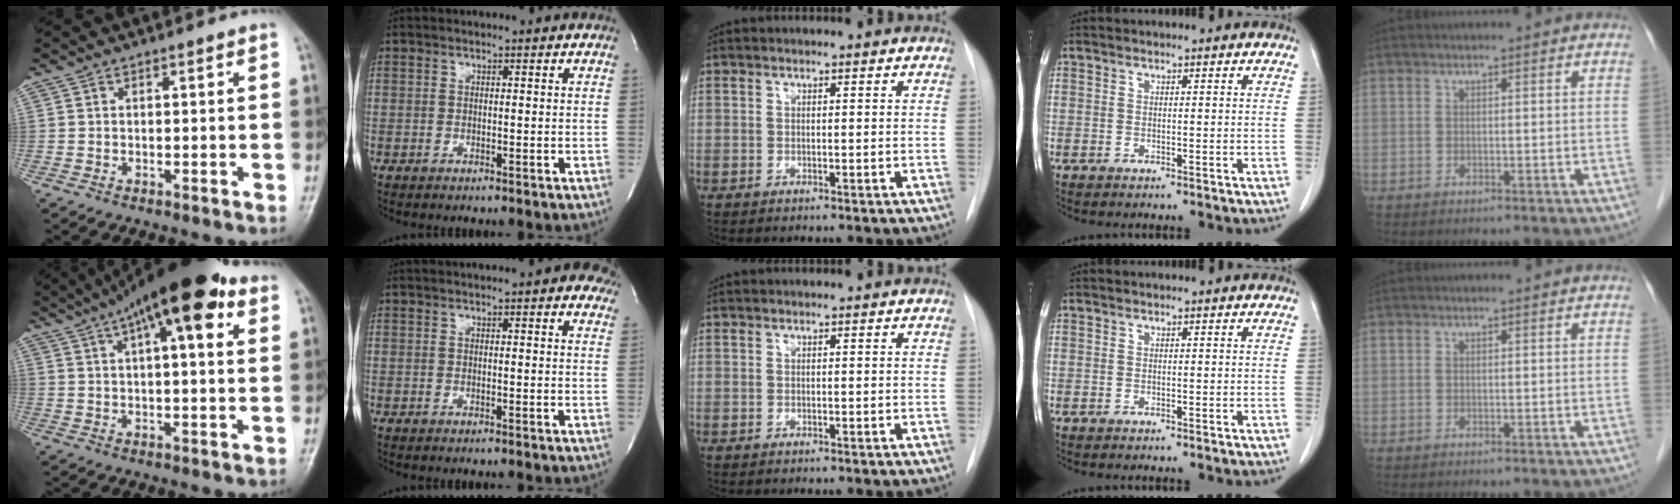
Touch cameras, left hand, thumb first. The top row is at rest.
{"thumb": {"total": 18.2, "force": [8.9, 6.0, 14.7], "torque": [-0.220, 0.013, 0.135]}, "index": {"total": 9.3, "force": [7.5, 2.1, 5.0], "torque": [-0.057, 0.010, 0.071]}}